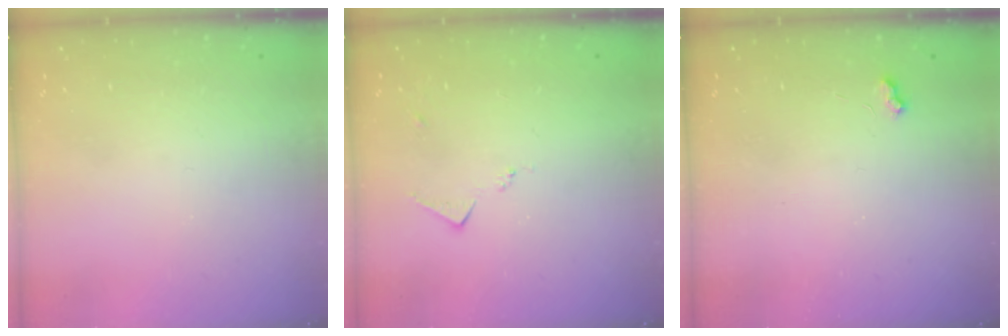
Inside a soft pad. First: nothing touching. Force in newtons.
{"total": 6.1, "press": 6.1, "slide": 0.9}
{"total": 2.3, "press": 2.3, "slide": 0.4}